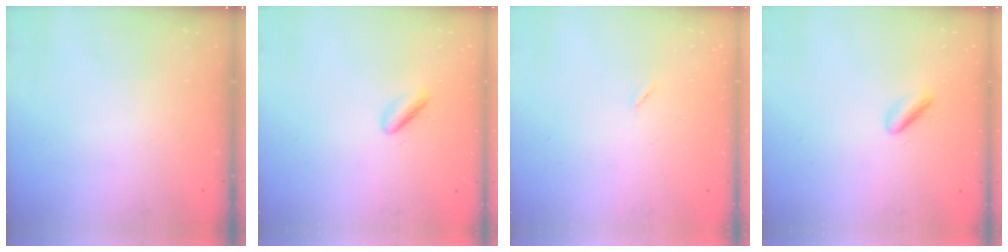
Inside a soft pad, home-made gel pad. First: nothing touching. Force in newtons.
{"total": 2.1, "press": 1.9, "slide": 0.9}
{"total": 2.0, "press": 2.0, "slide": 0.1}
{"total": 2.1, "press": 1.9, "slide": 0.9}